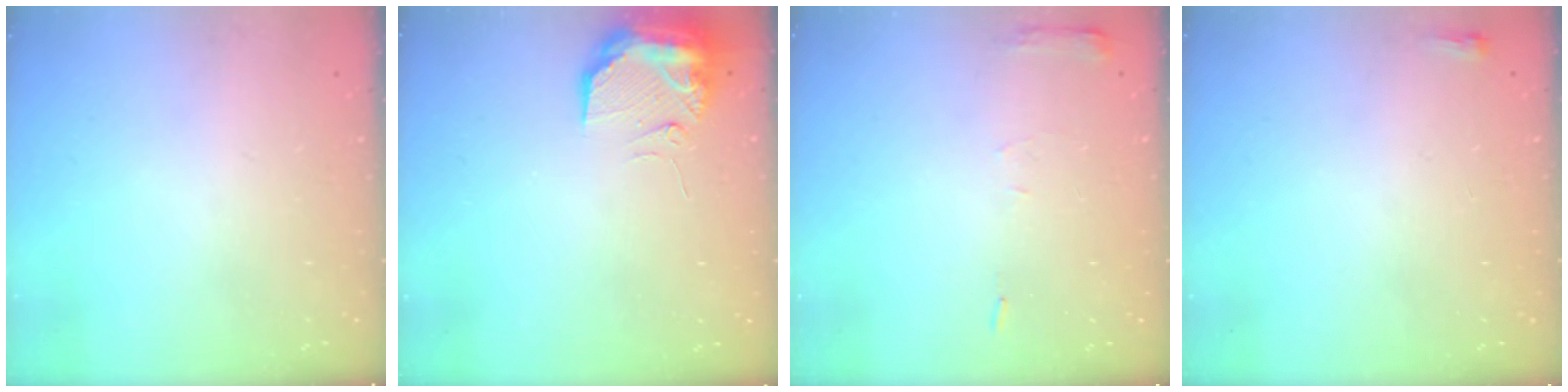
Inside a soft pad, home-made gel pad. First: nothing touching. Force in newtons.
{"total": 10.3, "press": 10.2, "slide": 1.4}
{"total": 4.9, "press": 4.9, "slide": 0.7}
{"total": 2.1, "press": 2.0, "slide": 0.5}